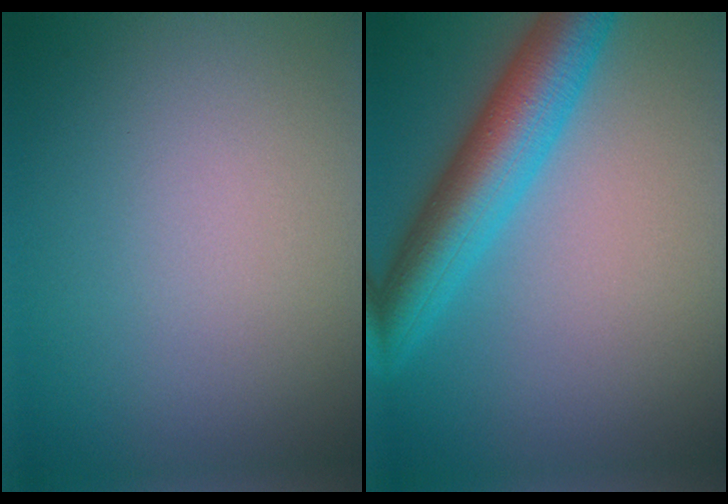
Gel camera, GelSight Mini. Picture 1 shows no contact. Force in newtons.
{"total": 6.9, "press": 6.8, "slide": 0.5}